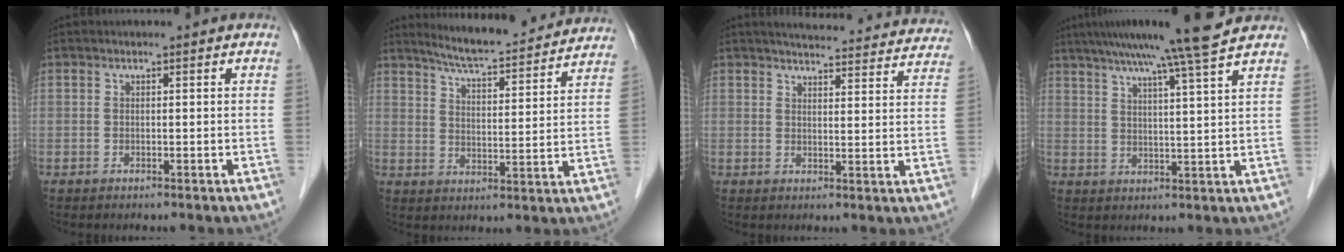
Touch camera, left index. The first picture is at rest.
{"total": 16.0, "force": [14.9, 1.3, 5.8], "torque": [-0.090, -0.008, 0.202]}
{"total": 22.9, "force": [21.6, 3.6, 6.5], "torque": [-0.078, -0.031, 0.246]}
{"total": 13.3, "force": [10.6, -1.6, 7.9], "torque": [-0.127, 0.011, 0.140]}